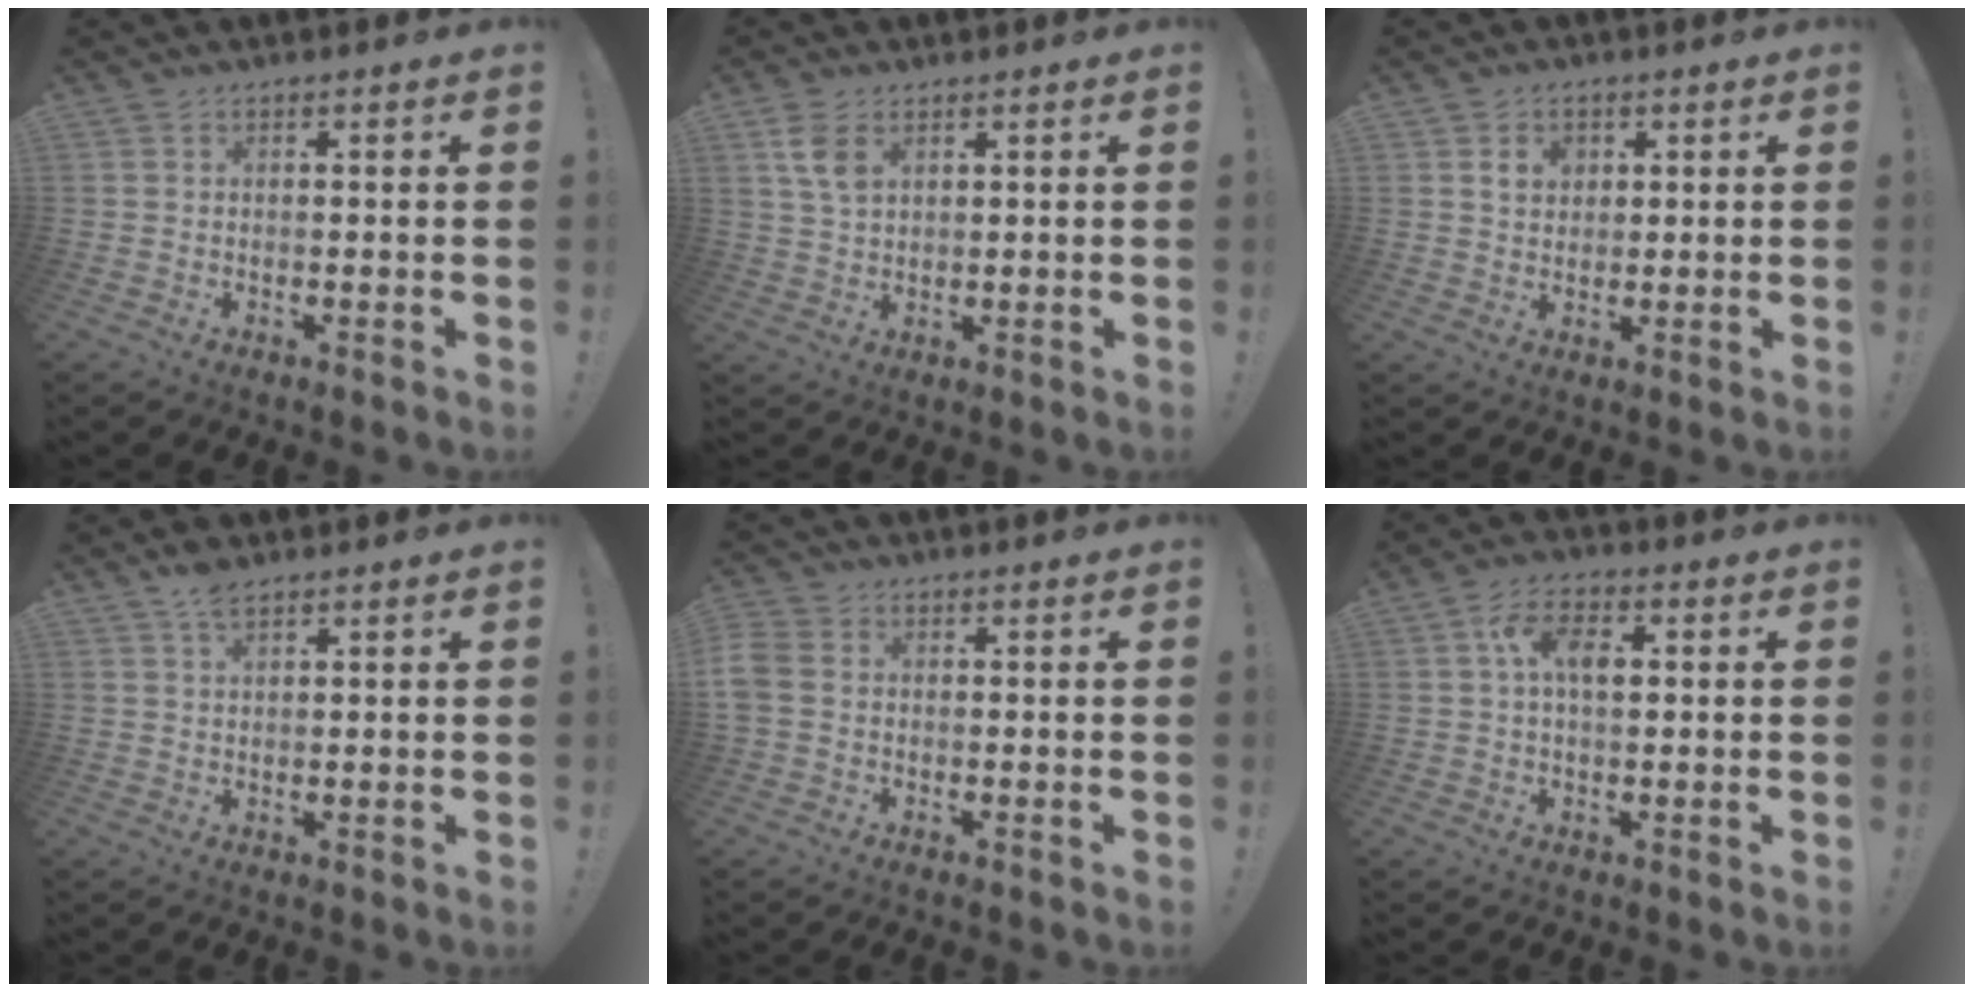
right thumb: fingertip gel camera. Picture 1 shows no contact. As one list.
[{"total": 6.3, "force": [2.9, 3.5, 4.4], "torque": [-0.081, -0.010, 0.054]}, {"total": 5.1, "force": [1.8, 4.1, 2.4], "torque": [-0.028, -0.001, 0.030]}, {"total": 3.9, "force": [2.7, 1.5, 2.3], "torque": [-0.036, -0.011, 0.047]}, {"total": 4.5, "force": [-0.4, 3.5, 2.8], "torque": [-0.068, 0.007, -0.005]}, {"total": 7.7, "force": [1.4, 4.4, 6.1], "torque": [-0.101, 0.011, 0.026]}]